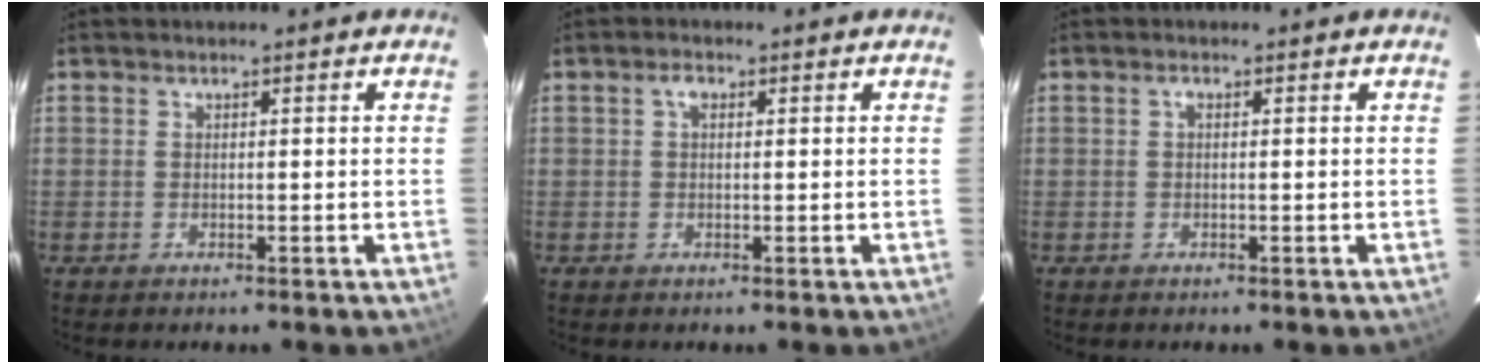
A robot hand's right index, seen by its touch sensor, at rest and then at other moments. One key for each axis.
{"total": 1.5, "fx": 0.4, "fy": 0.9, "fz": 1.1, "tx": -0.019, "ty": 0.008, "tz": 0.005}
{"total": 0.7, "fx": 0.1, "fy": 0.4, "fz": 0.6, "tx": -0.011, "ty": 0.005, "tz": 0.000}